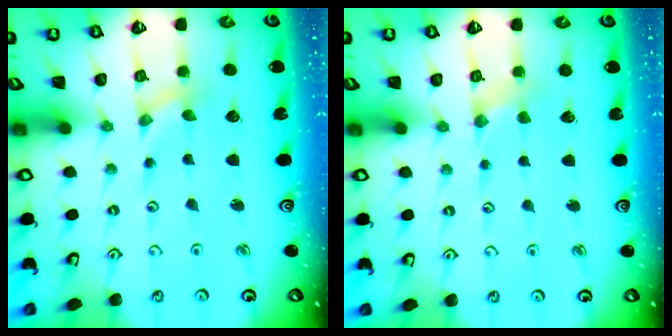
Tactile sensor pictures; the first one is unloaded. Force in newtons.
{"total": 1.8, "press": 1.7, "slide": 0.5}